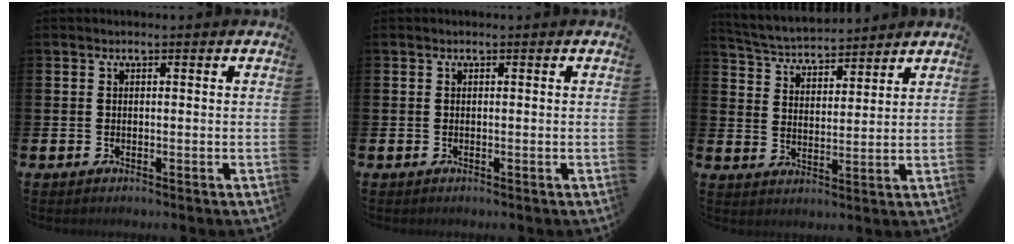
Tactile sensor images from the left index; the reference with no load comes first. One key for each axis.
{"total": 0.0}
{"total": 4.3, "fx": 4.2, "fy": 0.8, "fz": 0.1, "tx": -0.028, "ty": -0.030, "tz": 0.074}